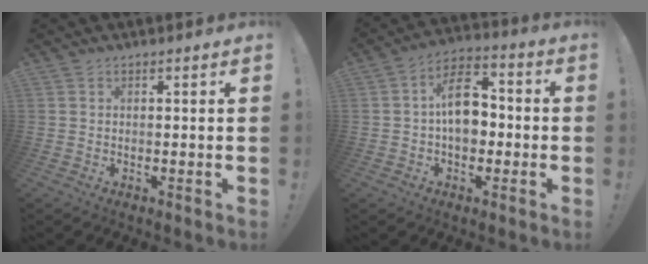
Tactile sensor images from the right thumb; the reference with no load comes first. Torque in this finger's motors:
{"motor_torque": [1.78, 1.59, 1.02, -0.26, 0.08]}